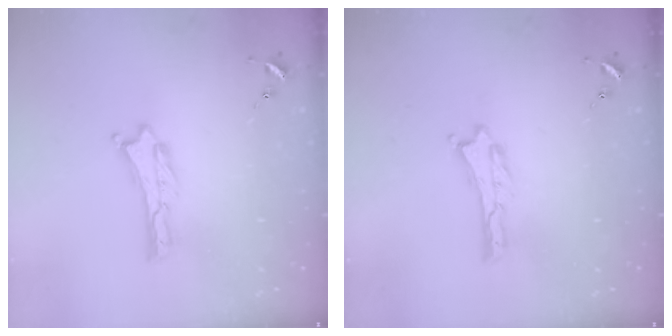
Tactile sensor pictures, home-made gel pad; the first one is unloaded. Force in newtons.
{"total": 0.0}